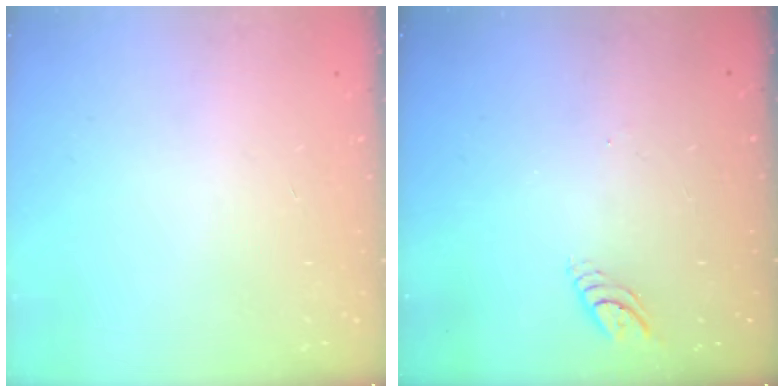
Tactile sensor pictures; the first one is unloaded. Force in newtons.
{"total": 4.1, "press": 4.1, "slide": 0.5}